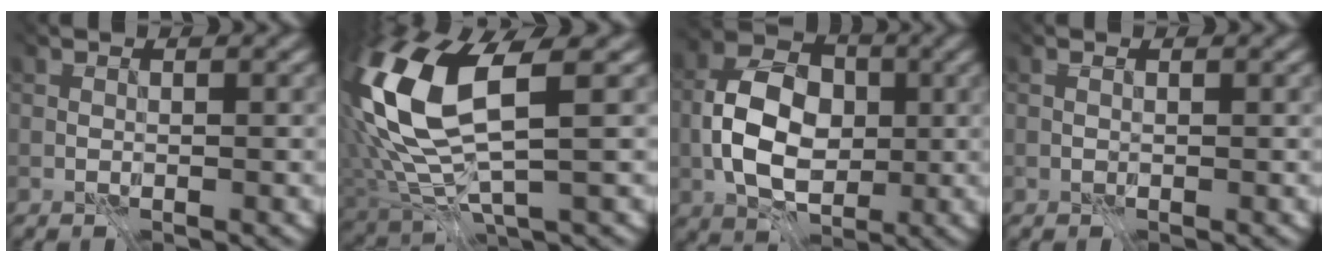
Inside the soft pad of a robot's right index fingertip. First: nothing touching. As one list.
[{"total": 11.1, "force": [0.3, 4.7, 10.0], "torque": [-0.256, -0.004, 0.035]}, {"total": 6.3, "force": [-2.6, 3.7, 4.4], "torque": [-0.091, -0.011, -0.029]}, {"total": 1.5, "force": [0.6, 0.9, 1.1], "torque": [-0.011, 0.012, -0.001]}]